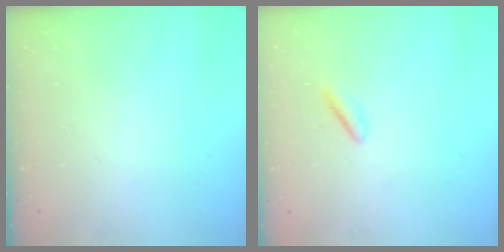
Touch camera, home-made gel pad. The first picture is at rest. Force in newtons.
{"total": 1.1, "press": 0.9, "slide": 0.7}